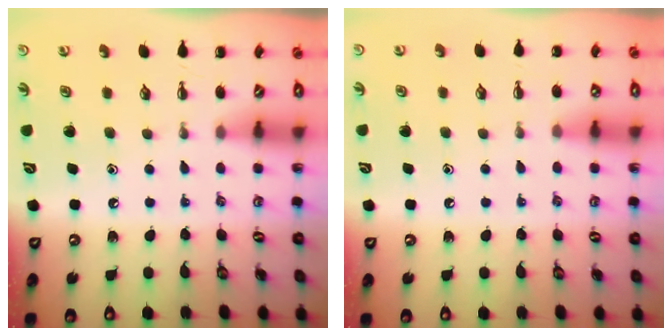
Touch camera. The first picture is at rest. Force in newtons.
{"total": 5.8, "press": 5.5, "slide": 1.9}